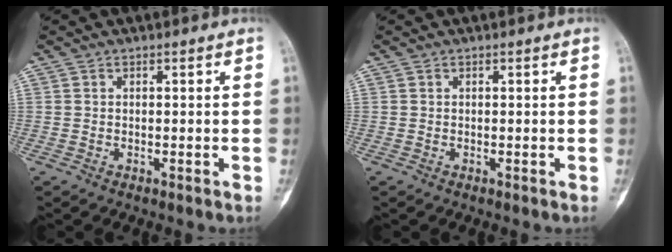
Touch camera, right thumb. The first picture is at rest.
{"total": 0.0}